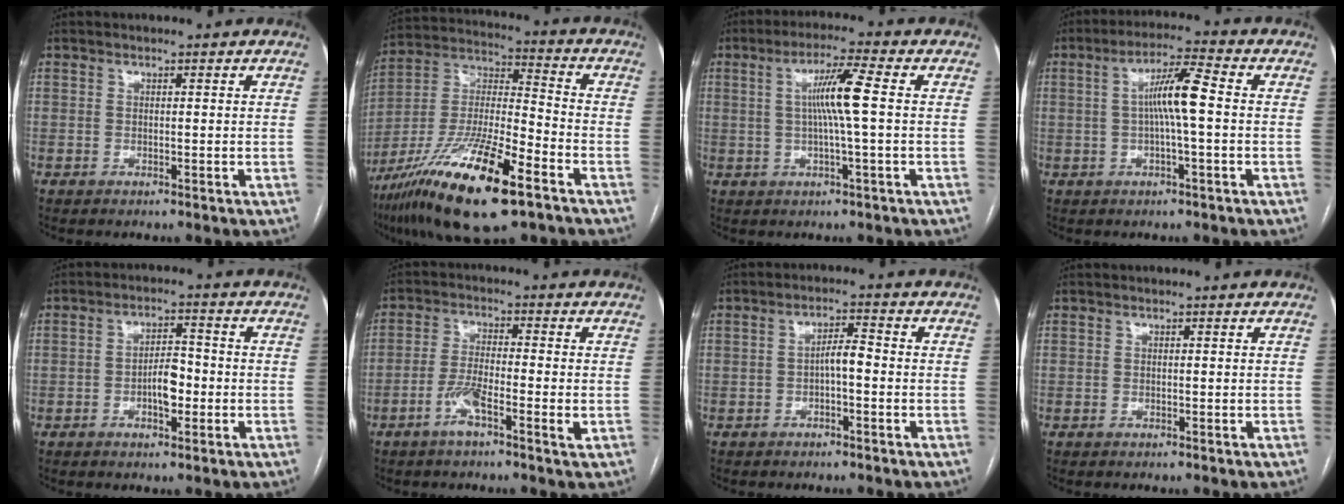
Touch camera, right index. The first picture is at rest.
{"total": 21.4, "force": [-12.2, 3.6, 17.1], "torque": [-0.340, -0.035, -0.217]}
{"total": 7.0, "force": [0.7, -0.7, 6.9], "torque": [-0.126, 0.006, 0.011]}
{"total": 7.1, "force": [0.2, 0.2, 7.1], "torque": [-0.131, 0.015, 0.000]}
{"total": 4.9, "force": [-1.3, 2.0, 4.2], "torque": [-0.074, 0.010, -0.021]}
{"total": 6.0, "force": [-2.6, 0.7, 5.4], "torque": [-0.107, -0.001, -0.052]}
{"total": 3.0, "force": [-0.7, 0.7, 2.8], "torque": [-0.047, 0.010, -0.011]}
{"total": 0.0}